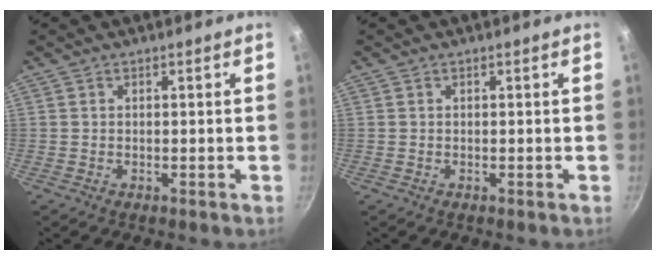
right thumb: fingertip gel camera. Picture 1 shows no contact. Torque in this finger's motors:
{"motor_torque": [0.00, 0.00, 0.04, -0.04, 0.00]}